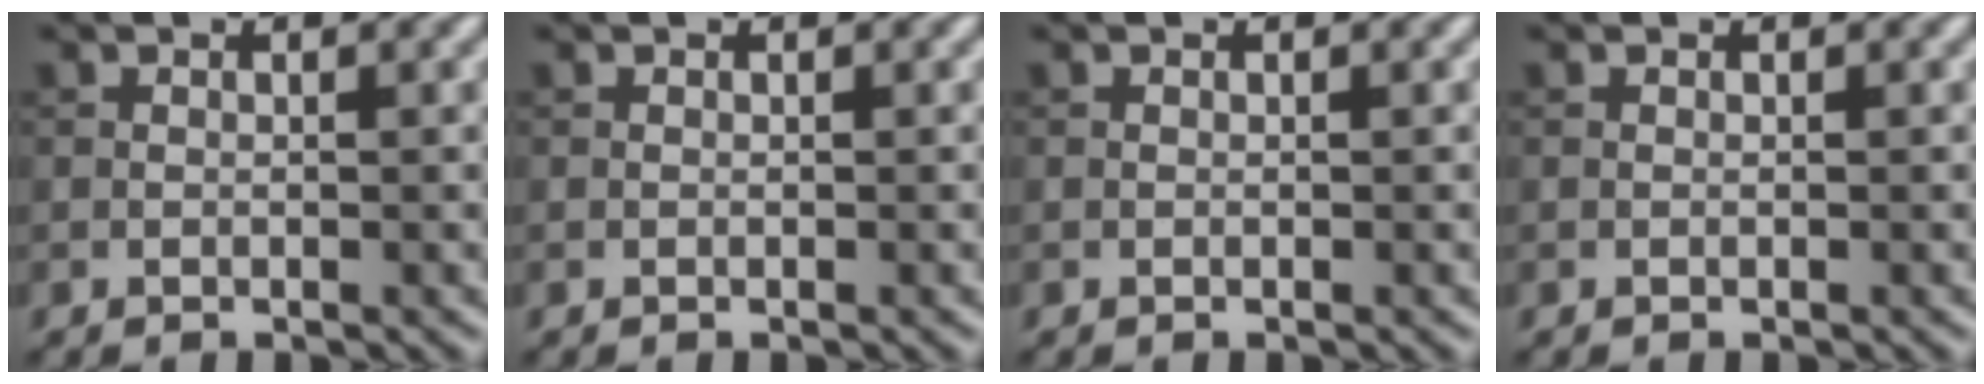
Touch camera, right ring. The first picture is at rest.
{"total": 0.0}
{"total": 0.0}
{"total": 0.0}